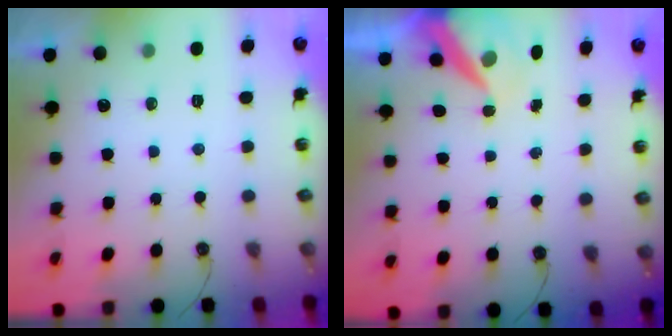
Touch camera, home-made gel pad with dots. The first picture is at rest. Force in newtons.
{"total": 7.6, "press": 7.5, "slide": 0.9}